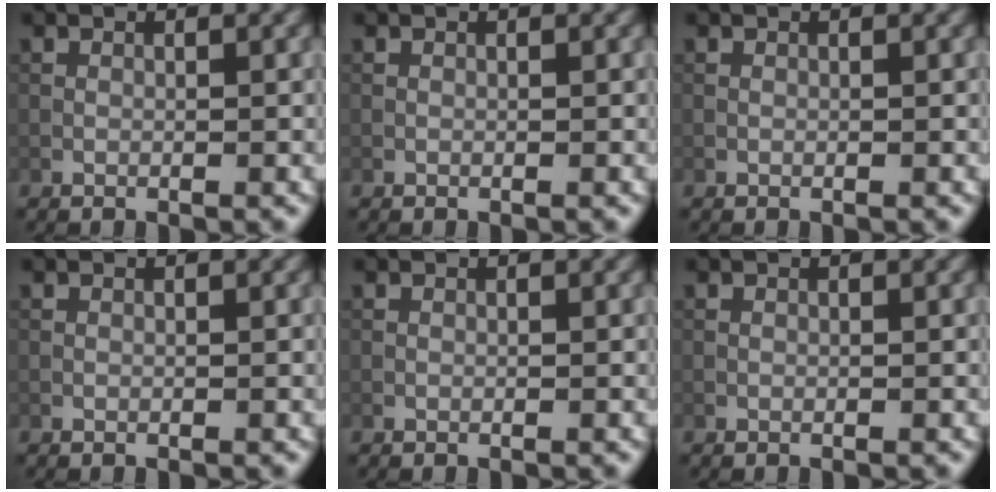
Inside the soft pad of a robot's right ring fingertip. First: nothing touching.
{"total": 0.0}
{"total": 0.0}
{"total": 0.0}
{"total": 0.0}
{"total": 0.0}